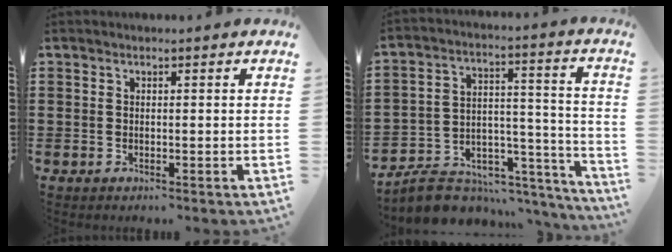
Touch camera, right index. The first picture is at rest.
{"total": 6.5, "force": [-5.4, 3.3, 1.3], "torque": [-0.022, 0.002, -0.096]}